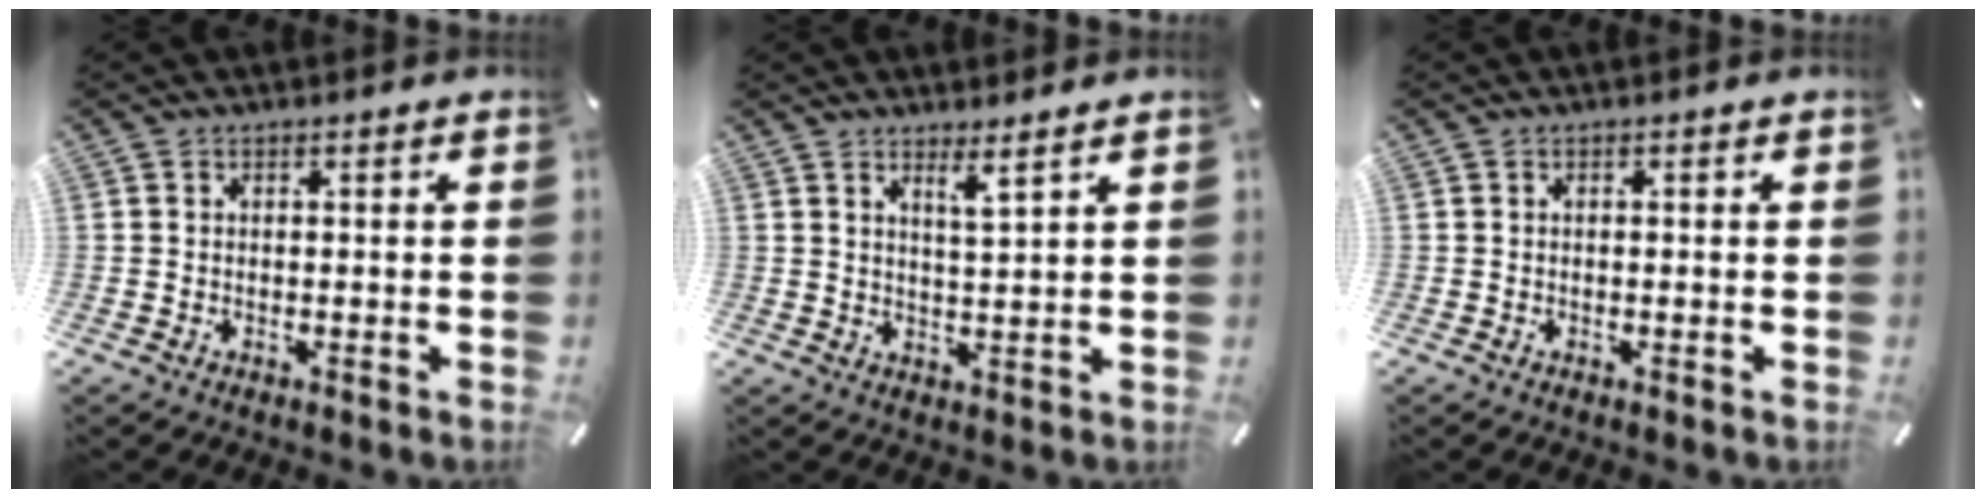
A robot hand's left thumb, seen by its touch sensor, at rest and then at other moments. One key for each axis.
{"total": 4.0, "fx": 3.2, "fy": -0.4, "fz": 2.3, "tx": -0.045, "ty": -0.018, "tz": 0.053}
{"total": 0.0}